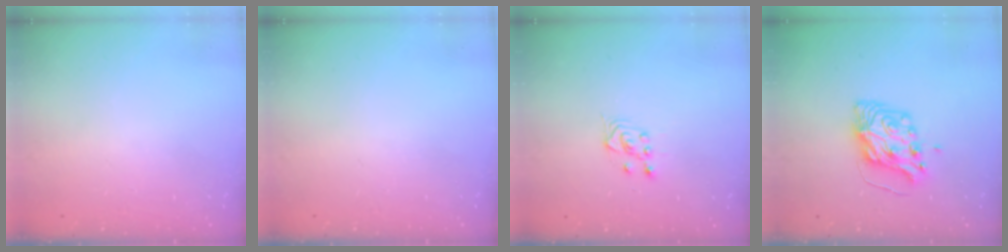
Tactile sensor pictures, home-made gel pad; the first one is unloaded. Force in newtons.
{"total": 0.0}
{"total": 3.3, "press": 2.9, "slide": 1.5}
{"total": 8.9, "press": 8.9, "slide": 0.3}